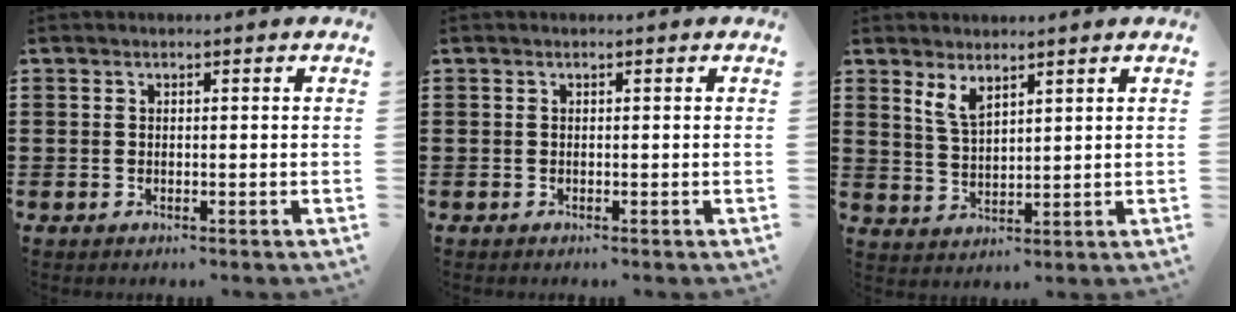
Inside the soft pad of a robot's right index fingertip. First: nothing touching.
{"total": 0.0}
{"total": 3.8, "force": [2.6, 1.3, 2.4], "torque": [-0.053, 0.002, 0.048]}